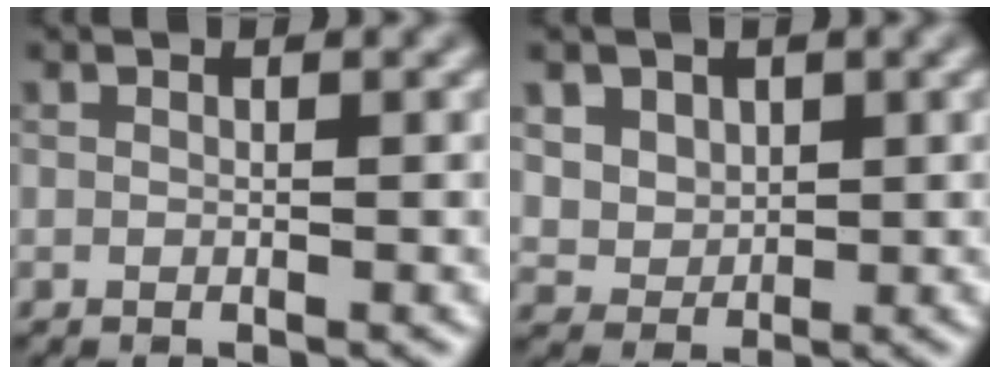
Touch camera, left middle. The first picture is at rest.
{"total": 4.5, "force": [2.2, 3.5, 1.8], "torque": [-0.044, -0.001, 0.042]}